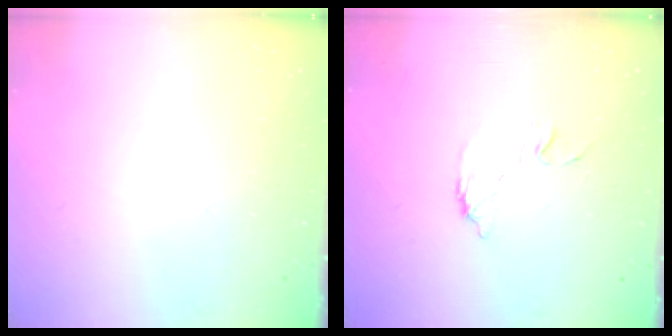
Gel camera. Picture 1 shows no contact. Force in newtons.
{"total": 7.6, "press": 7.6, "slide": 0.4}